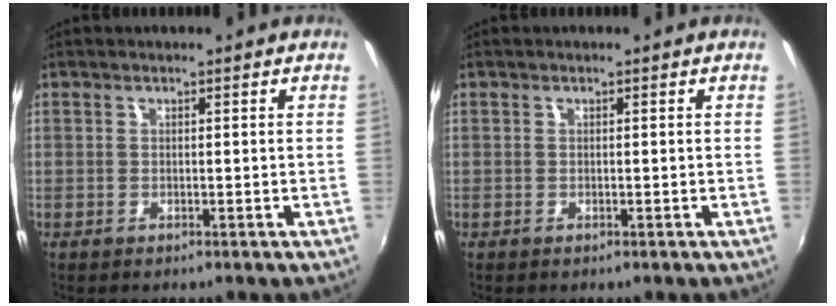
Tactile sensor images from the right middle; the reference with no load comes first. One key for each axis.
{"total": 0.0}